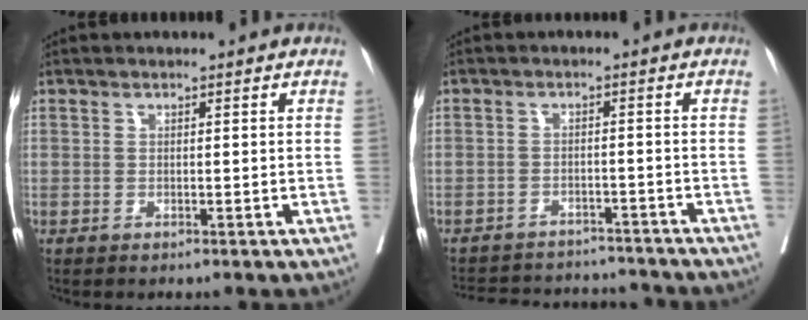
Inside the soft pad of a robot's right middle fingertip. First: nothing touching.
{"total": 12.4, "force": [-11.7, 3.7, 2.2], "torque": [-0.038, 0.015, -0.151]}